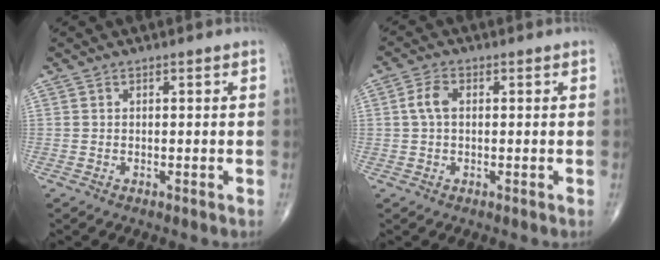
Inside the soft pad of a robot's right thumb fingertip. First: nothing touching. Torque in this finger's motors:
{"motor_torque": [0.23, 0.43, 0.35, -0.10, 0.02]}